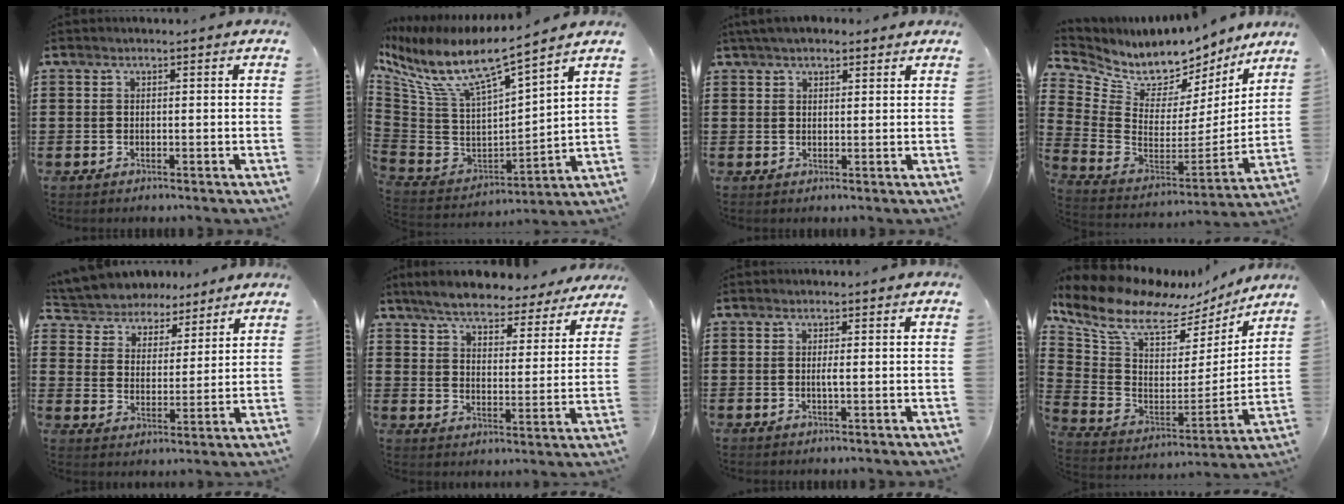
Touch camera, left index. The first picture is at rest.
{"total": 10.2, "force": [6.7, 2.1, 7.3], "torque": [-0.169, -0.047, 0.109]}
{"total": 3.3, "force": [2.9, 1.3, 1.0], "torque": [-0.027, 0.001, 0.055]}
{"total": 6.9, "force": [5.8, 3.5, 1.3], "torque": [-0.067, -0.058, 0.104]}
{"total": 5.1, "force": [4.9, 1.5, -0.3], "torque": [-0.027, -0.029, 0.085]}
{"total": 6.3, "force": [6.0, 0.8, 1.9], "torque": [-0.064, -0.033, 0.104]}
{"total": 1.0, "force": [0.1, -0.1, 1.0], "torque": [-0.020, -0.004, 0.002]}
{"total": 10.8, "force": [8.2, 4.7, 5.3], "torque": [-0.142, -0.048, 0.146]}